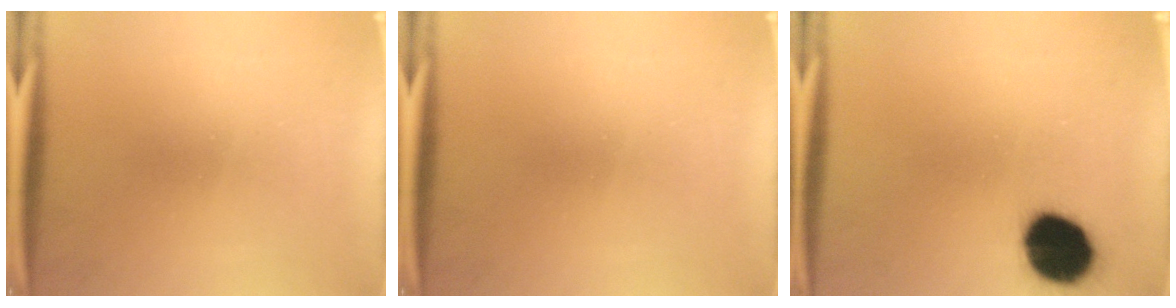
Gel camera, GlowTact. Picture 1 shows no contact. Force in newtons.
{"total": 0.0}
{"total": 14.8}